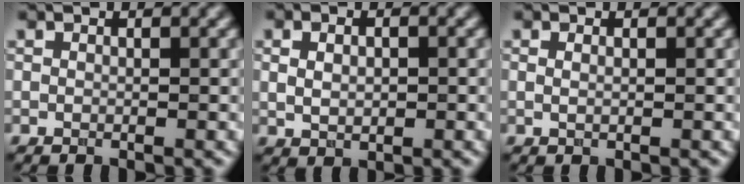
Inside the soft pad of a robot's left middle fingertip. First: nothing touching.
{"total": 2.1, "force": [0.2, 1.4, 1.6], "torque": [-0.029, -0.001, 0.009]}
{"total": 0.6, "force": [0.2, 0.2, 0.5], "torque": [-0.011, -0.001, 0.002]}